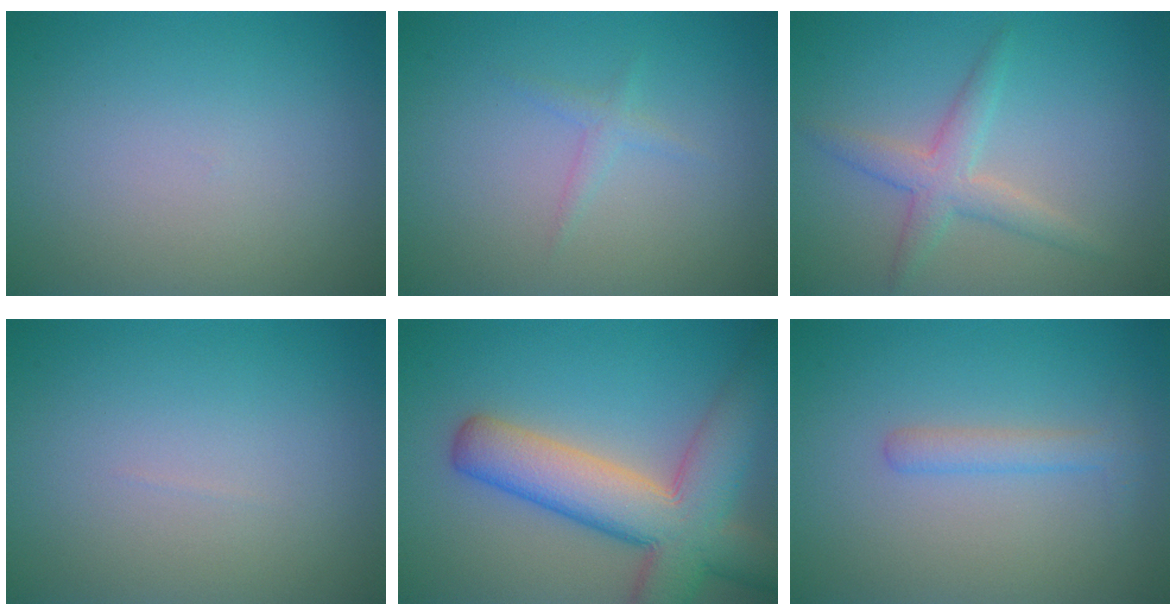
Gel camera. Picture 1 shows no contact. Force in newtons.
{"total": 1.0, "press": 1.0, "slide": 0.1}
{"total": 3.0, "press": 3.0, "slide": 0.1}
{"total": 0.0}
{"total": 9.7, "press": 9.7, "slide": 0.5}
{"total": 1.7, "press": 1.7, "slide": 0.1}